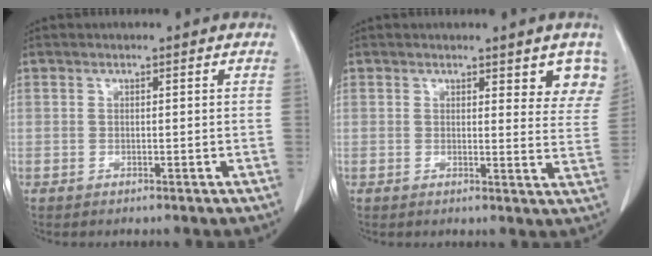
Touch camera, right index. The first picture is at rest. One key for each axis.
{"total": 6.3, "fx": 4.7, "fy": 2.0, "fz": 3.7, "tx": -0.026, "ty": -0.020, "tz": 0.039}